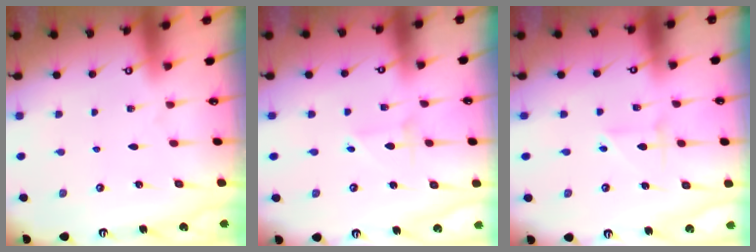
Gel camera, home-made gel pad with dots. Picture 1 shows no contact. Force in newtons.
{"total": 2.4, "press": 2.4, "slide": 0.2}
{"total": 3.3, "press": 3.3, "slide": 0.2}